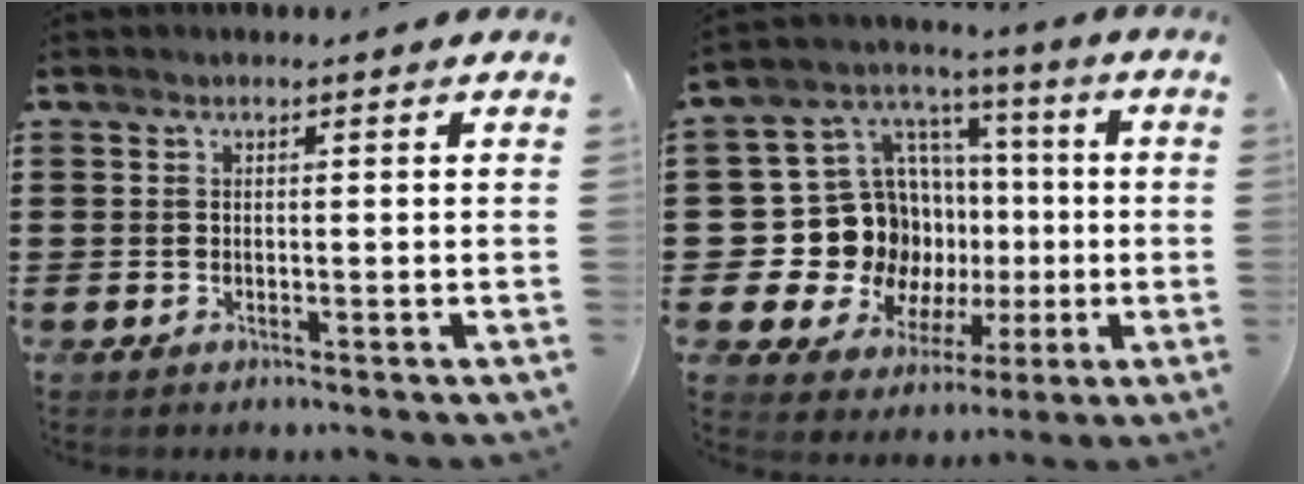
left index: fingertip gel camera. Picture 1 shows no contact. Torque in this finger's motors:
{"motor_torque": [1.45, -0.69, 0.65, 0.06]}